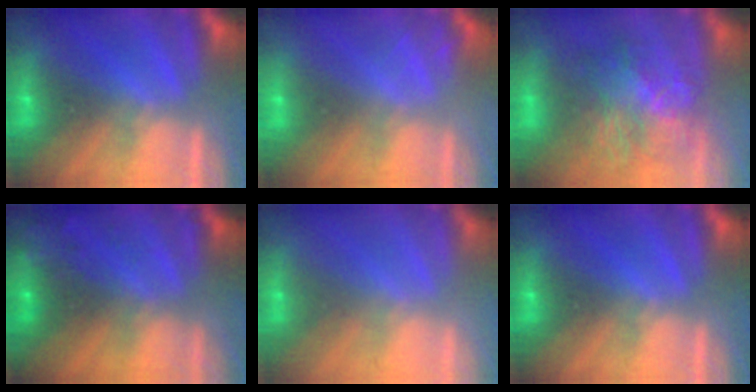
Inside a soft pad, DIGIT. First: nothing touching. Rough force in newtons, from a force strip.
{"total": 2.0}
{"total": 7.6}
{"total": 6.7}
{"total": 2.3}
{"total": 0.0}